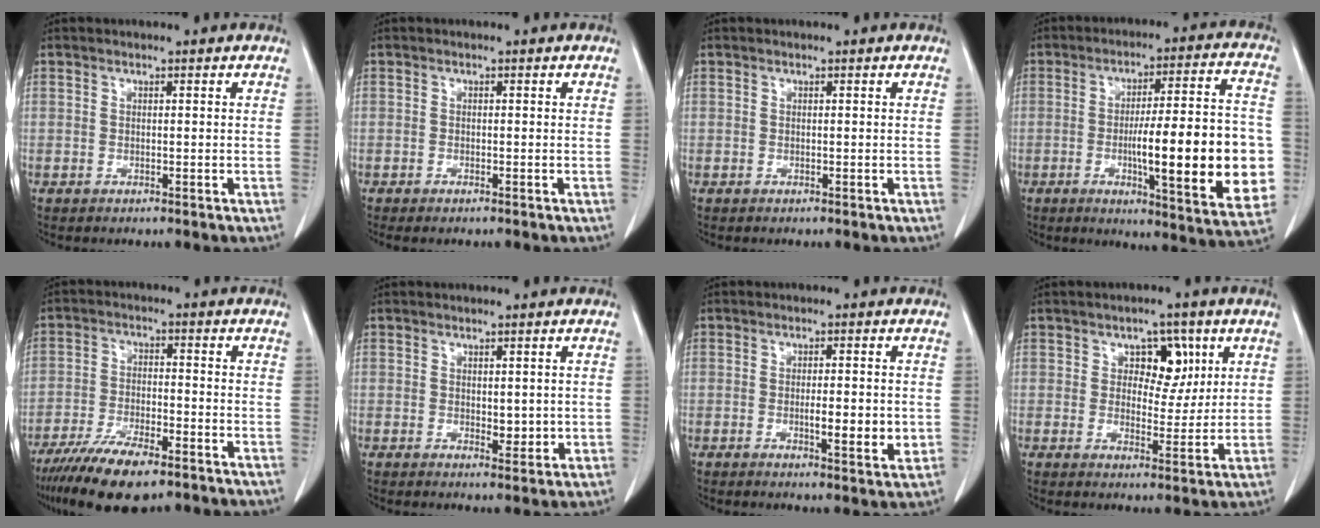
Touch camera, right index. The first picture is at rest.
{"total": 0.9, "force": [-0.7, 0.1, 0.5], "torque": [-0.009, -0.003, -0.006]}
{"total": 0.0}
{"total": 20.1, "force": [-3.3, 2.9, 19.6], "torque": [-0.227, 0.014, -0.036]}
{"total": 11.1, "force": [-7.9, 2.8, 7.2], "torque": [-0.127, -0.021, -0.137]}
{"total": 2.7, "force": [0.2, 1.5, 2.2], "torque": [-0.025, -0.007, 0.010]}
{"total": 5.2, "force": [-0.6, 1.2, 5.1], "torque": [-0.074, -0.006, -0.007]}
{"total": 6.1, "force": [2.4, 3.9, 4.1], "torque": [-0.046, 0.009, 0.036]}